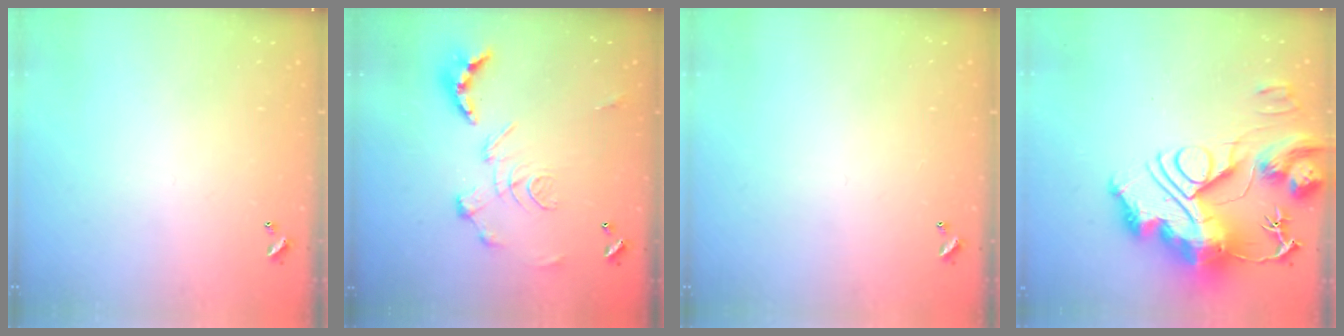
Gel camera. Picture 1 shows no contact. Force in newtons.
{"total": 2.9, "press": 2.3, "slide": 1.7}
{"total": 0.0}
{"total": 0.5, "press": 0.5, "slide": 0.0}